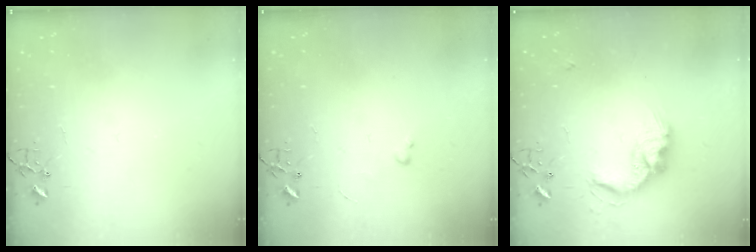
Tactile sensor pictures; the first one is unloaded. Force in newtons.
{"total": 2.4, "press": 2.3, "slide": 0.4}
{"total": 15.0, "press": 15.0, "slide": 0.6}